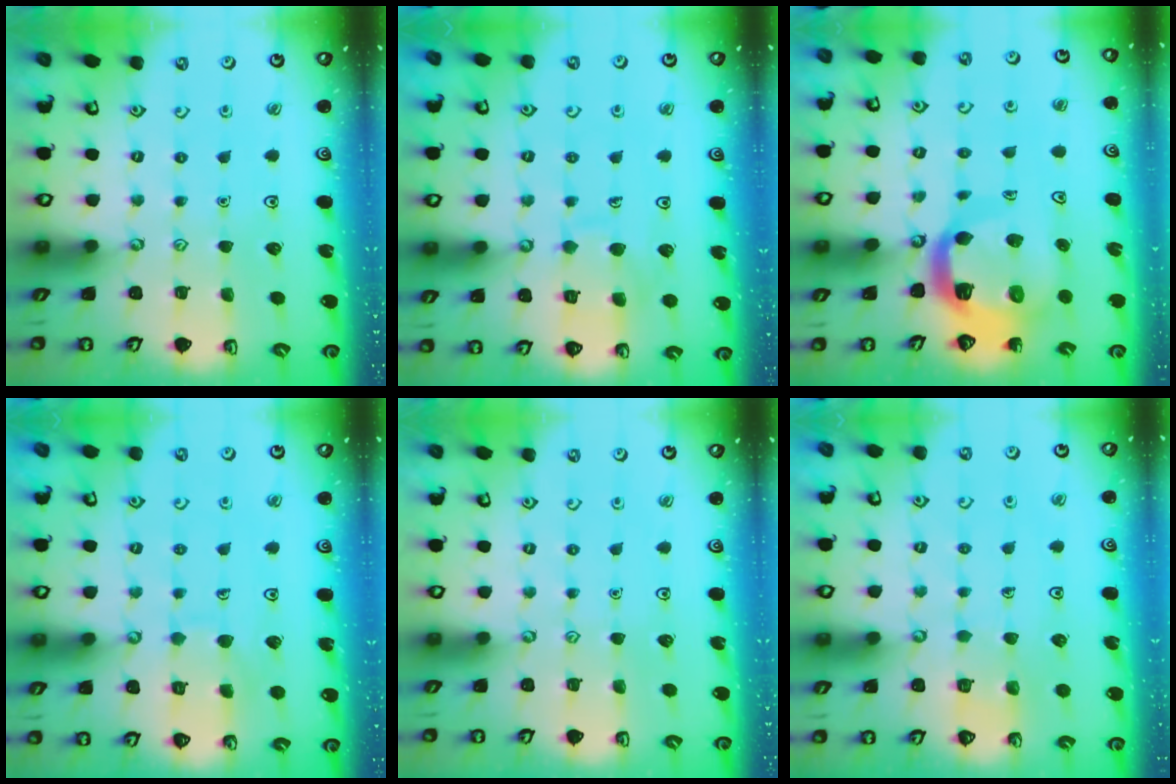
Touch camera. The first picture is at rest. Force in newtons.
{"total": 8.2, "press": 8.1, "slide": 0.8}
{"total": 10.7, "press": 10.6, "slide": 1.3}
{"total": 6.5, "press": 6.5, "slide": 0.6}
{"total": 0.0}
{"total": 2.9, "press": 2.9, "slide": 0.2}